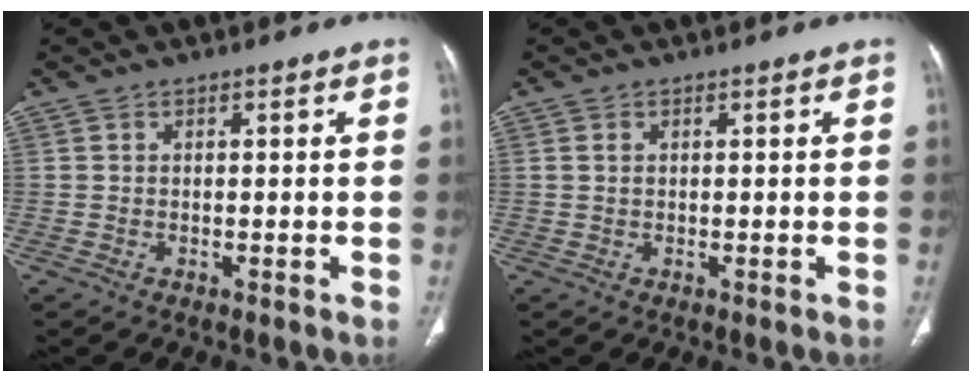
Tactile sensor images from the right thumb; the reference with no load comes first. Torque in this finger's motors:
{"motor_torque": [-0.27, -0.34, 0.07, 0.45, -0.02]}